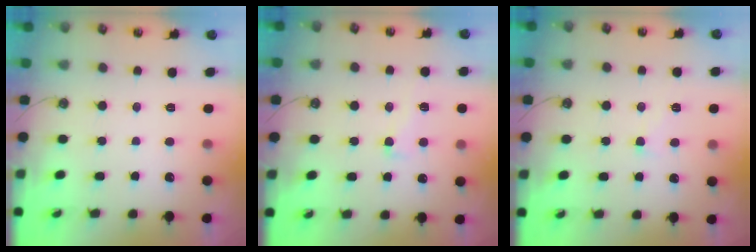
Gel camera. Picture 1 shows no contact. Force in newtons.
{"total": 1.2, "press": 0.2, "slide": 1.1}
{"total": 1.1, "press": 1.0, "slide": 0.4}